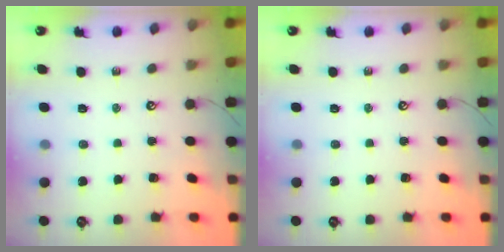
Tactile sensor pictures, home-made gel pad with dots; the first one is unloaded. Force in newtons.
{"total": 0.0}